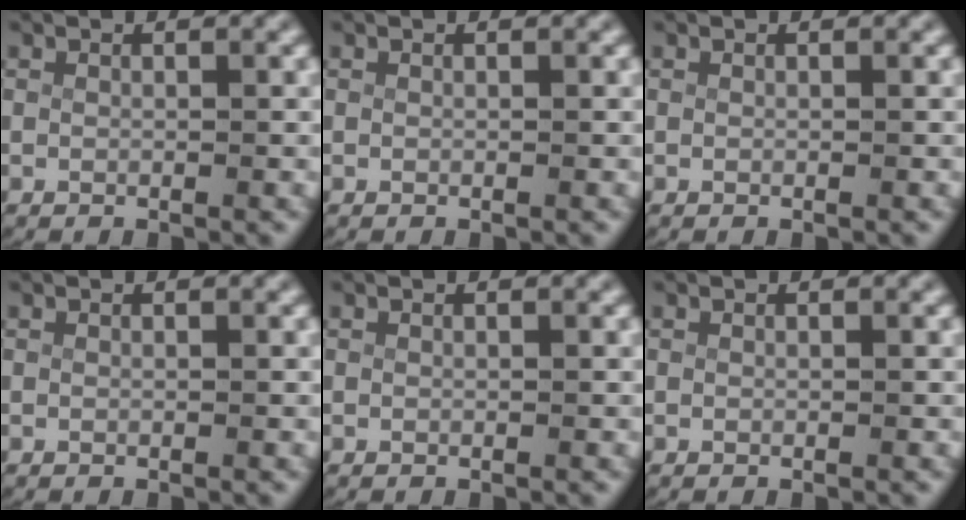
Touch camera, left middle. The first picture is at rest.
{"total": 0.0}
{"total": 0.0}
{"total": 0.0}
{"total": 0.0}
{"total": 0.0}